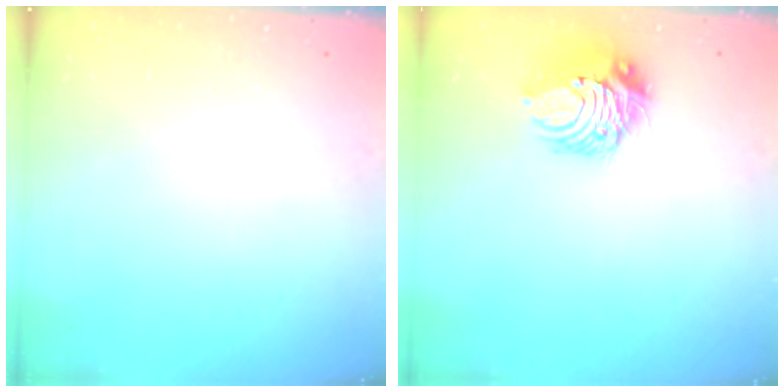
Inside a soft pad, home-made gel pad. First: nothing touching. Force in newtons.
{"total": 9.6, "press": 9.5, "slide": 1.0}